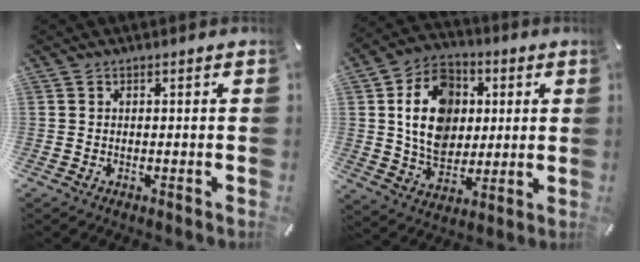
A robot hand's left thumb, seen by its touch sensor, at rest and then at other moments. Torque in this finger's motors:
{"motor_torque": [1.06, 1.00, 1.00, -0.82, 0.37]}